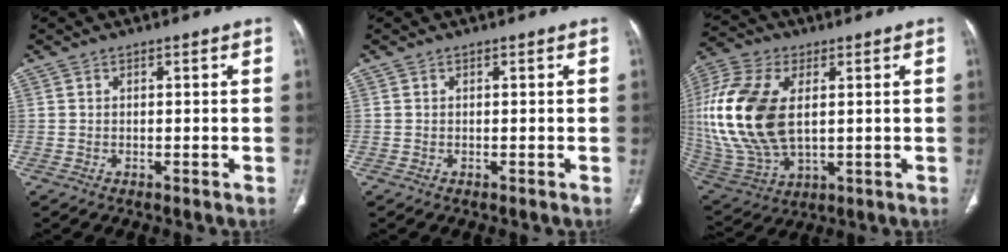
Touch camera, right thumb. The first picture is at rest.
{"total": 0.0}
{"total": 22.5, "force": [2.9, 12.9, 18.2], "torque": [-0.409, -0.014, 0.061]}